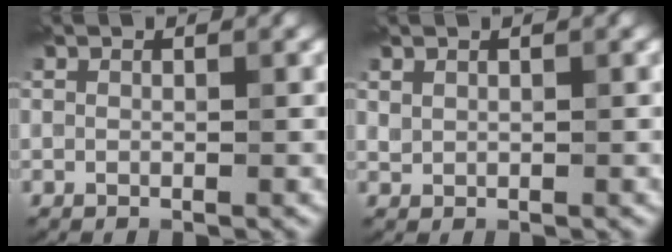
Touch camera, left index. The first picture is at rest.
{"total": 0.6, "force": [0.5, 0.4, 0.2], "torque": [-0.007, -0.001, 0.014]}